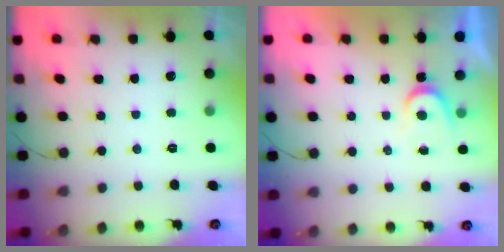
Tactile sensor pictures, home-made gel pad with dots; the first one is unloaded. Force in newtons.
{"total": 3.6, "press": 3.5, "slide": 0.3}